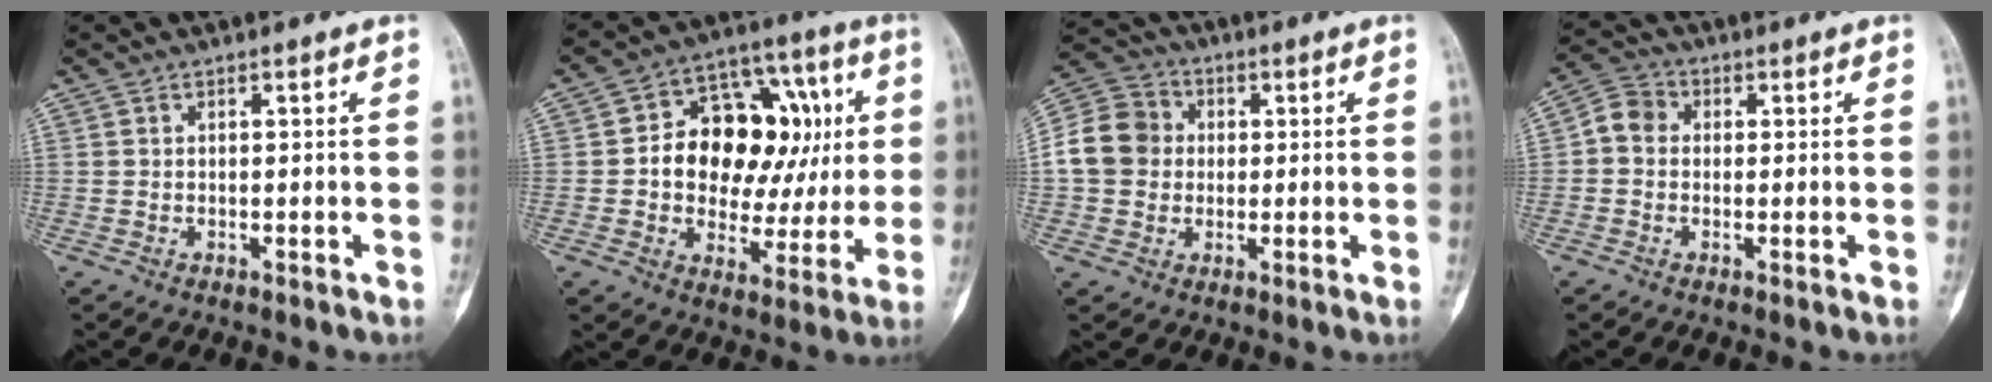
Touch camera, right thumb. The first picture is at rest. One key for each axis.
{"total": 21.2, "fx": 2.9, "fy": 13.6, "fz": 16.0, "tx": -0.184, "ty": 0.032, "tz": 0.049}
{"total": 10.7, "fx": 0.3, "fy": 9.5, "fz": 4.9, "tx": -0.083, "ty": 0.025, "tz": -0.007}
{"total": 4.7, "fx": 0.0, "fy": 4.1, "fz": 2.4, "tx": -0.033, "ty": 0.014, "tz": -0.012}